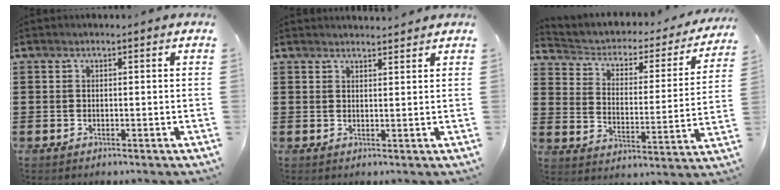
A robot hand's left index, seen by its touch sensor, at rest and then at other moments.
{"total": 1.8, "force": [1.8, 0.0, 0.1], "torque": [-0.006, 0.000, 0.036]}
{"total": 2.4, "force": [1.1, 1.9, 1.0], "torque": [-0.033, -0.013, 0.008]}